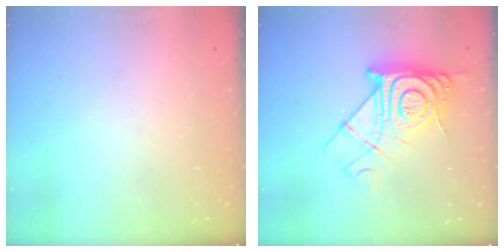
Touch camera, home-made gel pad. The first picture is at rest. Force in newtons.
{"total": 16.9, "press": 16.8, "slide": 1.5}